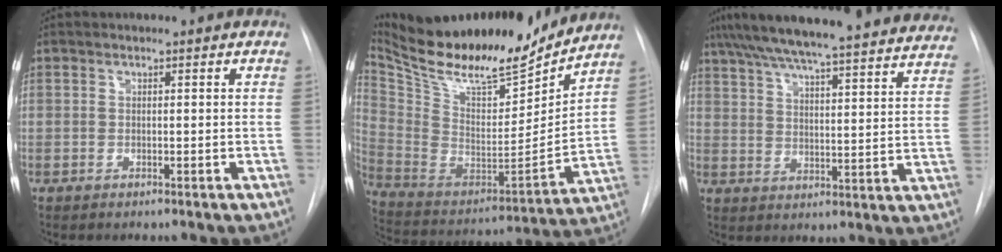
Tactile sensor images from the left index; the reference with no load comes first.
{"total": 25.1, "force": [22.6, 4.6, 10.0], "torque": [-0.189, -0.037, 0.365]}
{"total": 32.3, "force": [29.0, 3.5, 13.8], "torque": [-0.229, -0.043, 0.364]}